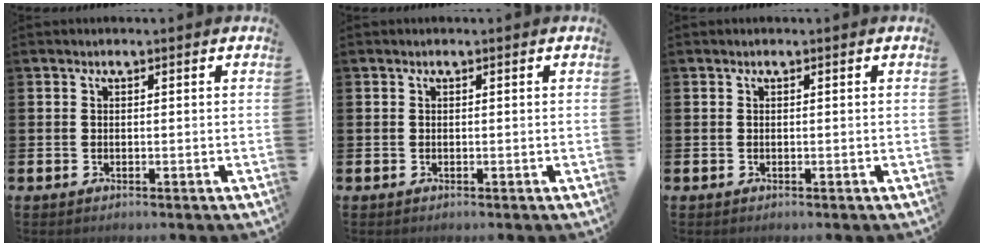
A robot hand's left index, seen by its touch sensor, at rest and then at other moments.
{"total": 0.0}
{"total": 0.0}